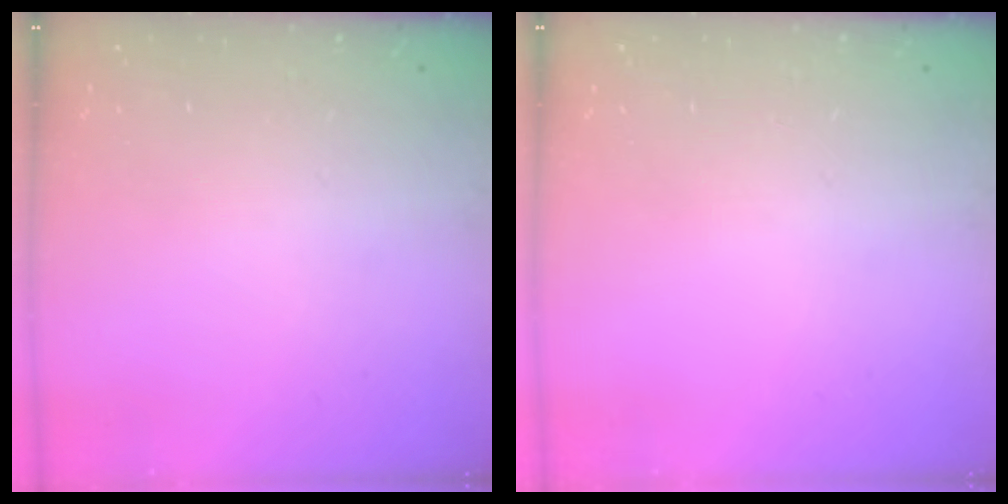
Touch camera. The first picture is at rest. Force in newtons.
{"total": 0.0}